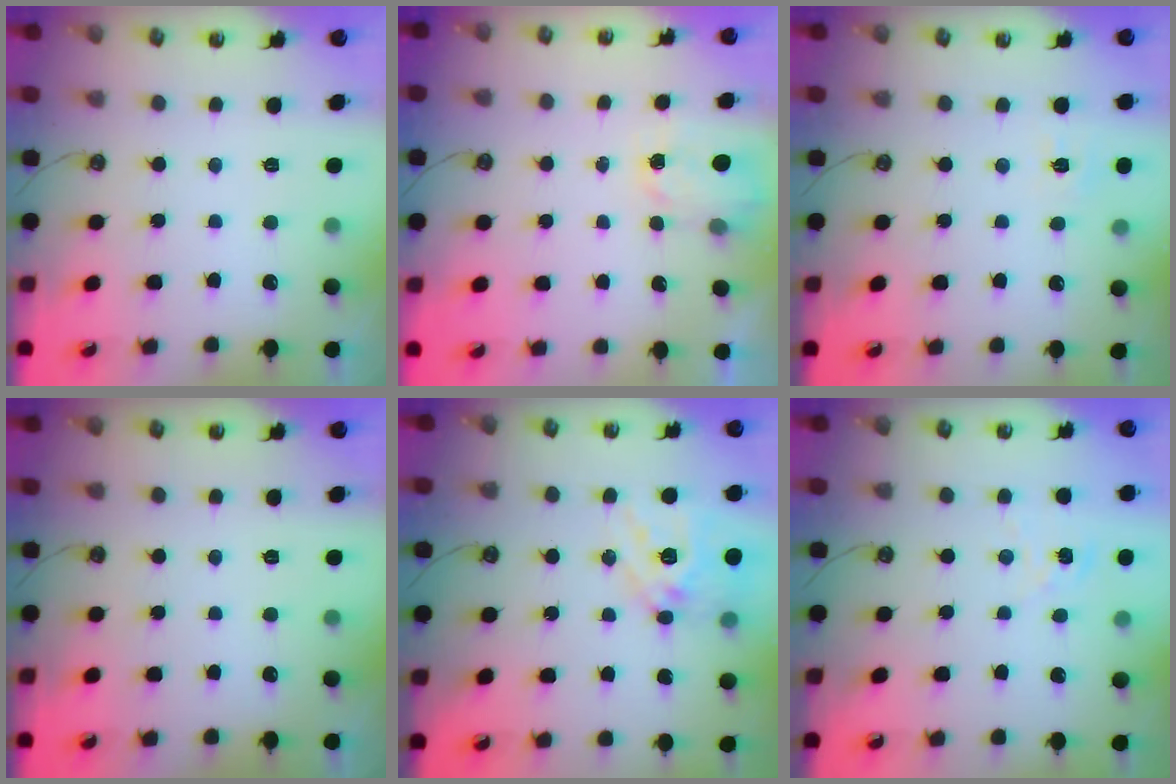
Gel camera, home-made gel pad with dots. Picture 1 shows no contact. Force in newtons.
{"total": 1.5, "press": 1.5, "slide": 0.2}
{"total": 5.6, "press": 5.6, "slide": 0.7}
{"total": 0.0}
{"total": 15.4, "press": 15.3, "slide": 1.4}
{"total": 1.9, "press": 1.9, "slide": 0.2}